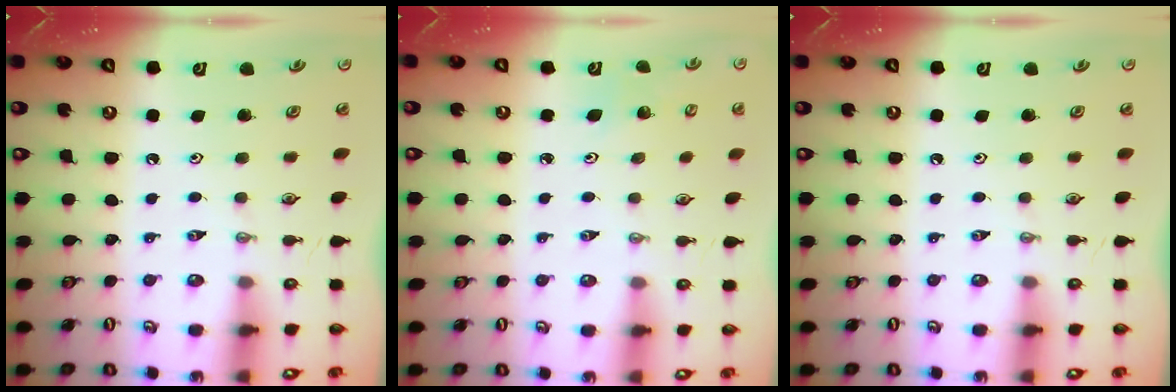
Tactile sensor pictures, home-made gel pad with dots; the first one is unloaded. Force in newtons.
{"total": 2.8, "press": 2.8, "slide": 0.3}
{"total": 0.0}